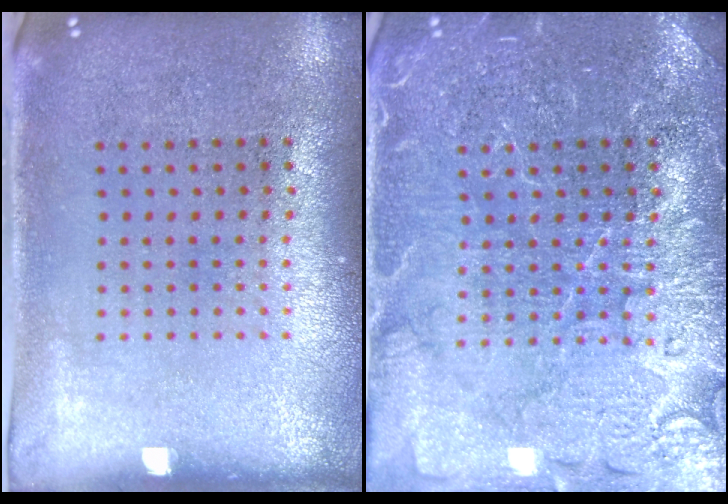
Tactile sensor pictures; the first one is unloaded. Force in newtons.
{"total": 4.1, "press": 4.1, "slide": 0.6}